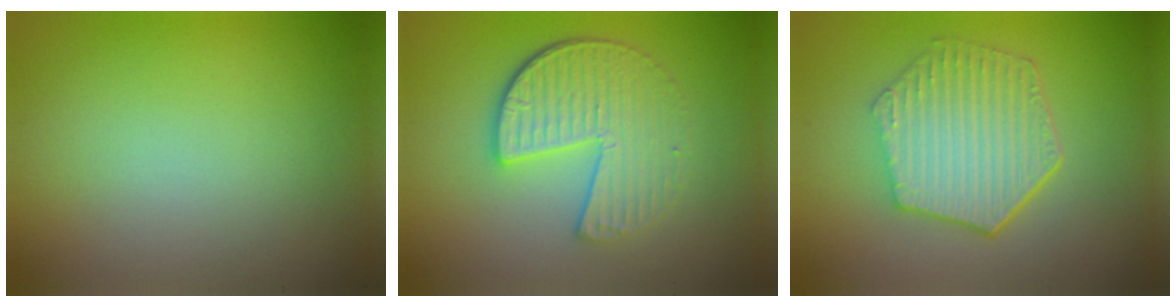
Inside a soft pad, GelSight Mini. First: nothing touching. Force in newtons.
{"total": 5.4, "press": 4.1, "slide": 3.6}
{"total": 6.0, "press": 4.7, "slide": 3.8}